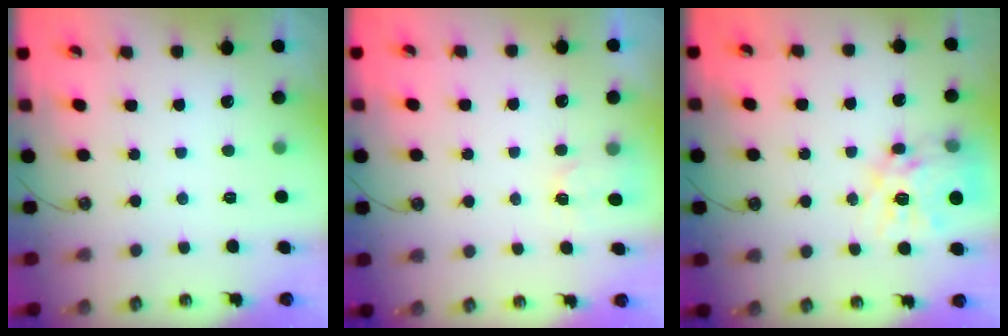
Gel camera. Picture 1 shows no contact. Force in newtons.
{"total": 2.6, "press": 2.5, "slide": 0.4}
{"total": 15.3, "press": 15.2, "slide": 1.4}